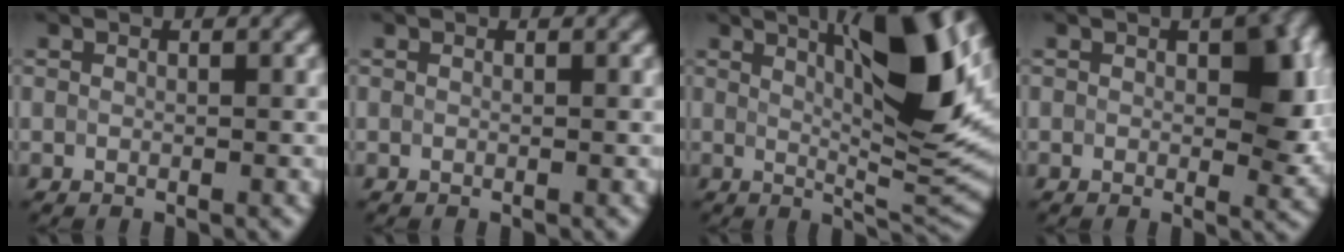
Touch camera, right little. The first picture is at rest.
{"total": 0.0}
{"total": 10.1, "force": [3.5, 1.9, 9.2], "torque": [-0.126, 0.001, 0.062]}
{"total": 5.0, "force": [0.4, 2.7, 4.2], "torque": [-0.043, -0.001, 0.003]}